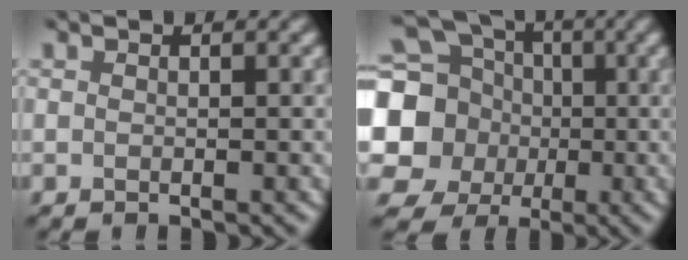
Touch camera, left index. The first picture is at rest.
{"total": 15.6, "force": [-0.3, 14.5, 5.6], "torque": [-0.177, -0.003, -0.040]}